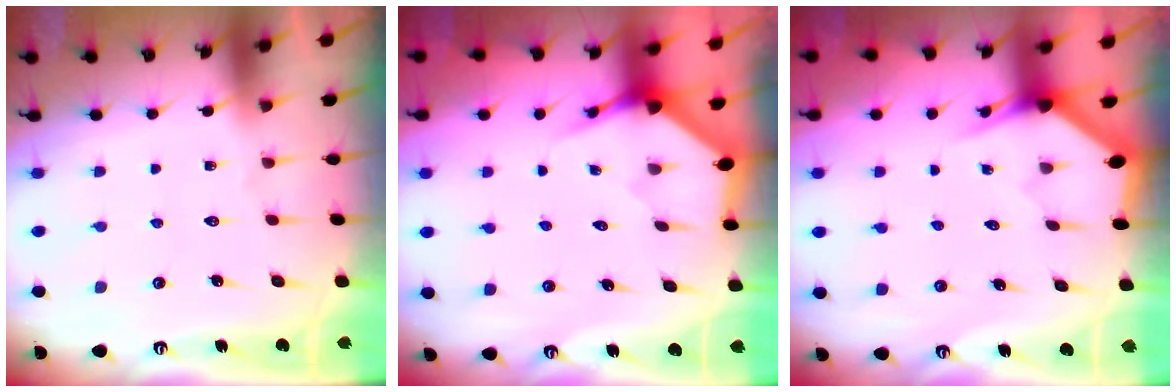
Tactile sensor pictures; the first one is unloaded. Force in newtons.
{"total": 3.4, "press": 3.4, "slide": 0.1}
{"total": 3.1, "press": 3.1, "slide": 0.2}